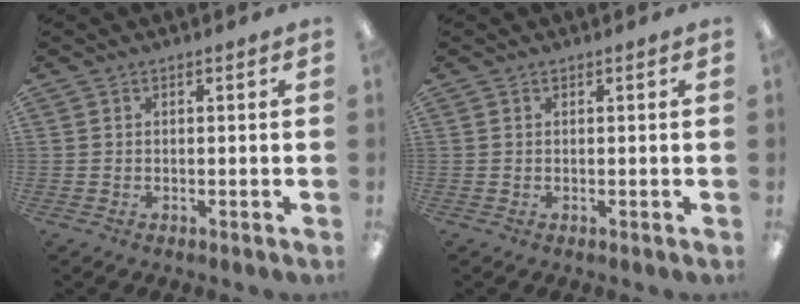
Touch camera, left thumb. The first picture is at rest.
{"total": 0.0}